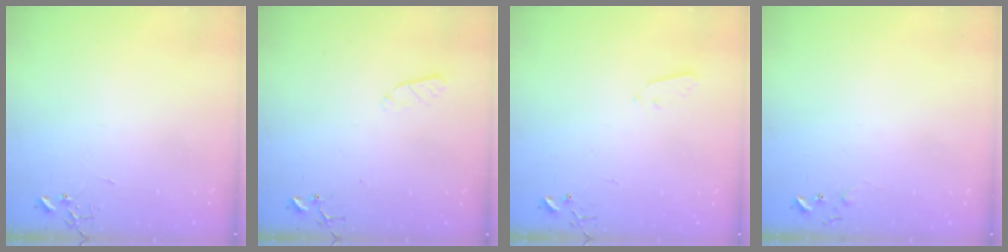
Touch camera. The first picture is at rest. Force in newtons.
{"total": 3.6, "press": 3.6, "slide": 0.5}
{"total": 2.8, "press": 2.7, "slide": 0.4}
{"total": 5.1, "press": 5.0, "slide": 0.8}